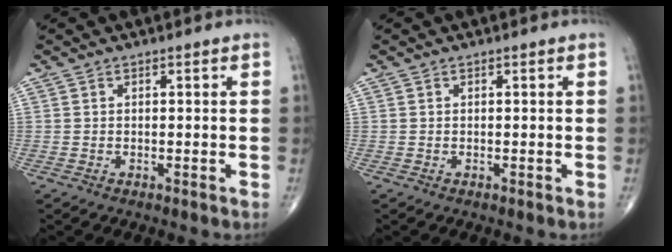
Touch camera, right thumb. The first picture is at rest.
{"total": 0.0}